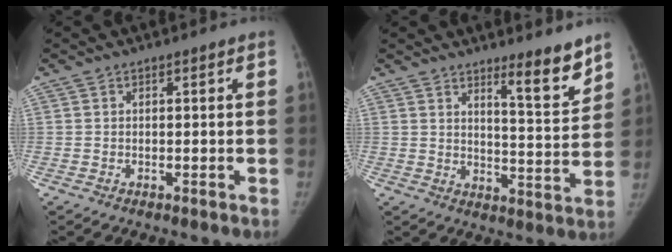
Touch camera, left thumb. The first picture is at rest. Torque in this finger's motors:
{"motor_torque": [0.62, -0.41, 0.90, -0.64, 0.19]}